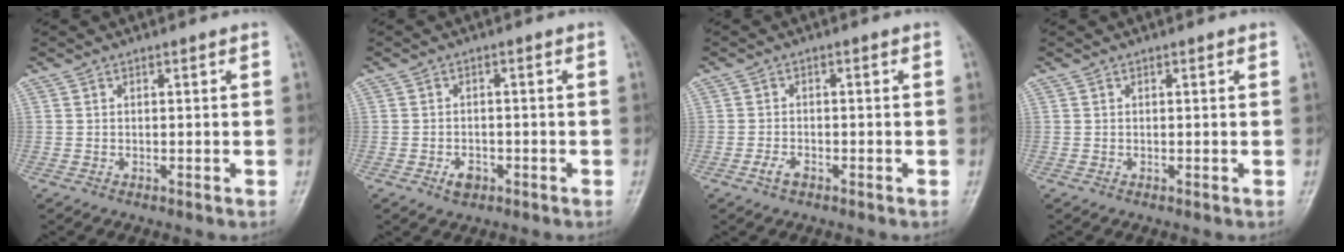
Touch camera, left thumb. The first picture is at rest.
{"total": 2.8, "force": [-1.4, 1.9, 1.5], "torque": [-0.019, 0.007, -0.020]}
{"total": 2.2, "force": [-1.3, 1.2, 1.4], "torque": [-0.030, 0.008, -0.026]}
{"total": 0.0}